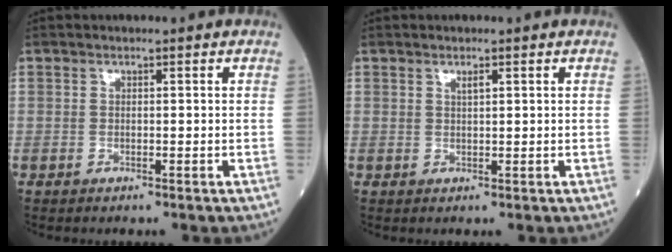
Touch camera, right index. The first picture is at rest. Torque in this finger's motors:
{"motor_torque": [-0.03, 0.03, 0.00, 0.00]}